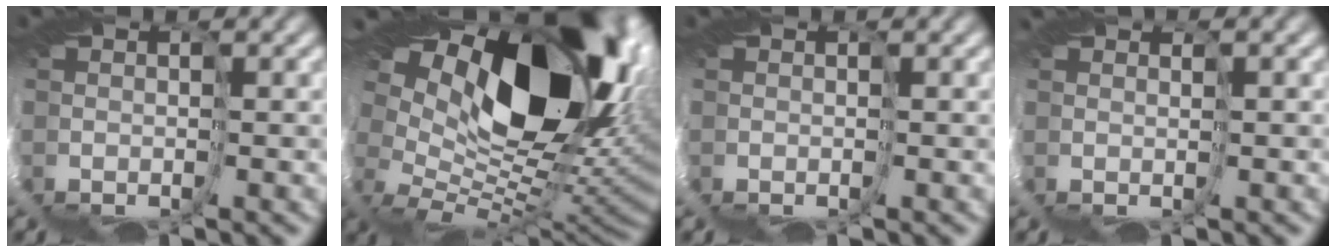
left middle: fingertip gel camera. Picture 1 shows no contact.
{"total": 16.6, "force": [10.6, 7.4, 10.5], "torque": [-0.167, -0.004, 0.212]}
{"total": 0.0}
{"total": 2.2, "force": [0.1, -1.8, -1.2], "torque": [0.031, 0.000, 0.007]}